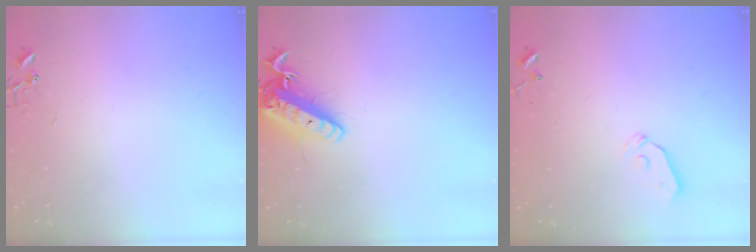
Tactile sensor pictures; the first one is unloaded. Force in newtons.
{"total": 16.0, "press": 15.7, "slide": 3.1}
{"total": 4.0, "press": 3.9, "slide": 0.8}